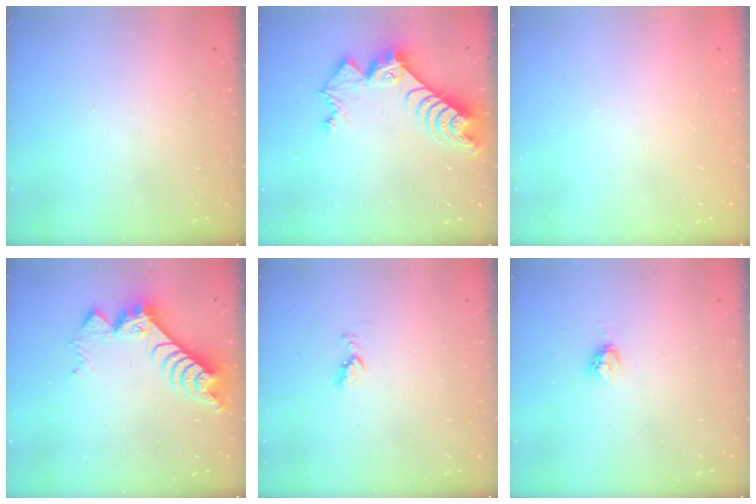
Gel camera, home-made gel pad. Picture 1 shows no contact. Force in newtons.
{"total": 10.7, "press": 10.6, "slide": 1.1}
{"total": 1.1, "press": 1.1, "slide": 0.1}
{"total": 9.8, "press": 9.7, "slide": 0.9}
{"total": 4.5, "press": 4.5, "slide": 0.6}
{"total": 3.4, "press": 3.4, "slide": 0.4}